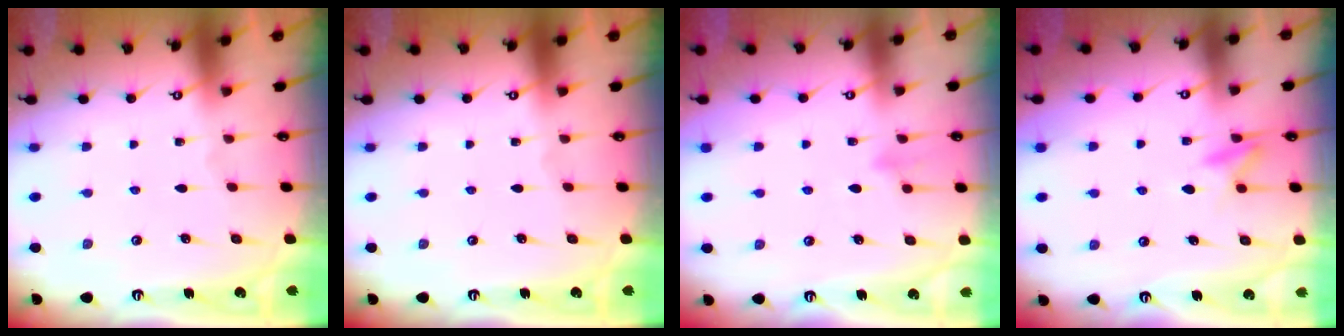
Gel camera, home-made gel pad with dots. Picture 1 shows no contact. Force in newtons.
{"total": 0.0}
{"total": 7.7, "press": 7.7, "slide": 0.8}
{"total": 8.6, "press": 8.5, "slide": 0.8}